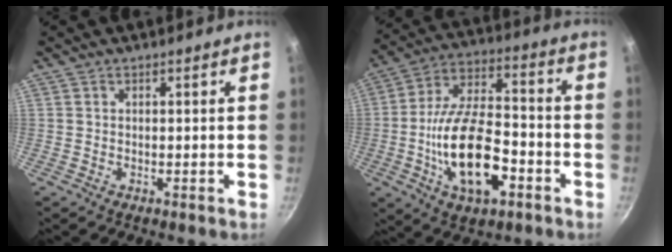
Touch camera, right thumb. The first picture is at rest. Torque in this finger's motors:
{"motor_torque": [0.44, 0.72, 2.12, -0.66, 0.69]}